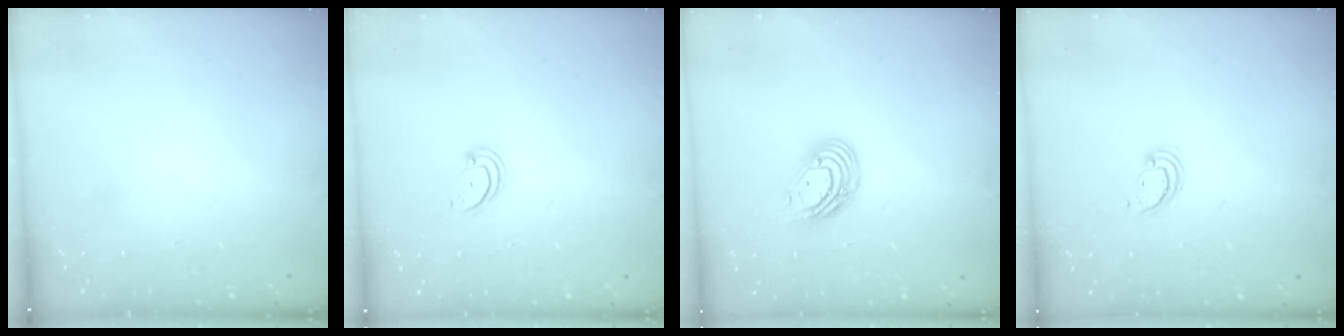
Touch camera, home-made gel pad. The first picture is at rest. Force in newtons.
{"total": 2.2, "press": 2.2, "slide": 0.2}
{"total": 9.9, "press": 9.9, "slide": 1.1}
{"total": 2.6, "press": 2.6, "slide": 0.2}